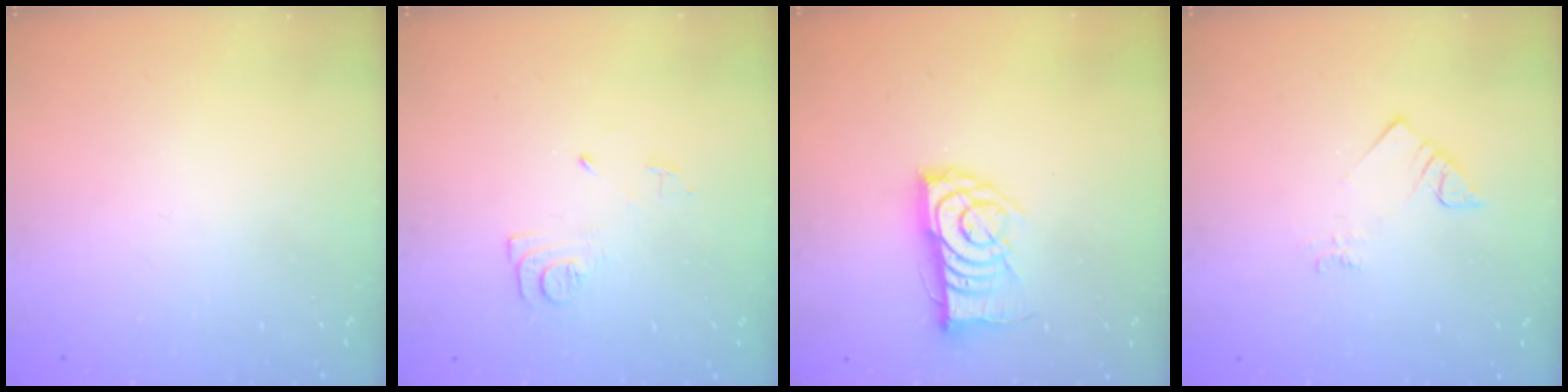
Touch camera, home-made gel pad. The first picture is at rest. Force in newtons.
{"total": 8.4, "press": 8.3, "slide": 0.8}
{"total": 11.9, "press": 11.9, "slide": 0.8}
{"total": 2.1, "press": 2.0, "slide": 0.5}